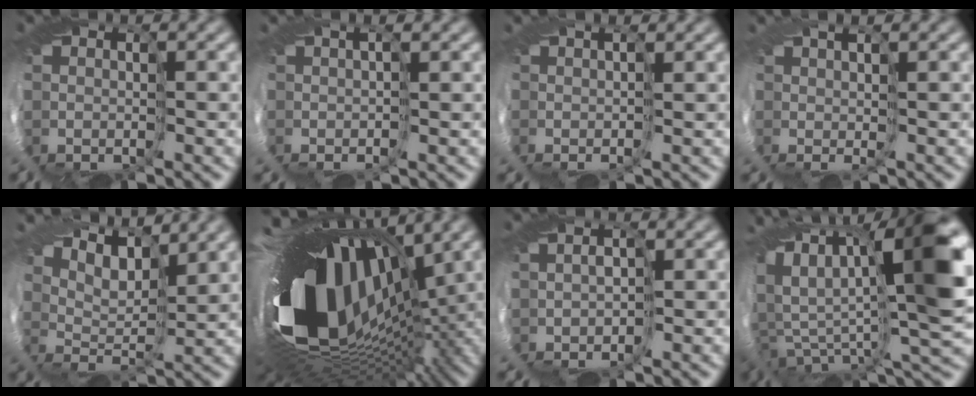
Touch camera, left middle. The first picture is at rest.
{"total": 2.0, "force": [0.5, -1.9, -0.6], "torque": [0.026, 0.013, -0.001]}
{"total": 2.0, "force": [1.3, -1.4, -0.7], "torque": [0.016, 0.016, 0.007]}
{"total": 3.0, "force": [0.6, -2.8, -0.9], "torque": [0.030, 0.005, -0.011]}
{"total": 5.6, "force": [5.5, -0.6, 1.0], "torque": [-0.021, 0.023, 0.053]}
{"total": 16.2, "force": [0.5, 10.2, 12.6], "torque": [-0.244, -0.076, 0.017]}
{"total": 0.5, "force": [0.4, 0.3, 0.2], "torque": [0.012, 0.011, -0.017]}
{"total": 12.9, "force": [4.1, 3.8, 11.6], "torque": [-0.208, 0.007, 0.057]}